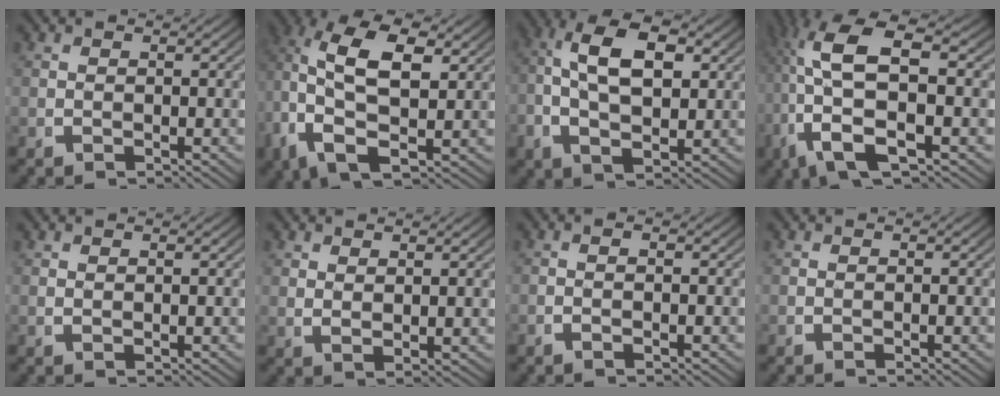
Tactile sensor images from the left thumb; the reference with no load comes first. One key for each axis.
{"total": 9.1, "fx": 1.3, "fy": 5.4, "fz": 7.3, "tx": -0.171, "ty": -0.031, "tz": 0.036}
{"total": 8.5, "fx": 0.9, "fy": 4.9, "fz": 6.9, "tx": -0.140, "ty": -0.012, "tz": 0.025}
{"total": 10.5, "fx": 0.4, "fy": 5.4, "fz": 9.0, "tx": -0.217, "ty": -0.030, "tz": 0.024}
{"total": 0.8, "fx": 0.7, "fy": -0.1, "fz": 0.3, "tx": -0.007, "ty": -0.002, "tz": 0.020}
{"total": 1.9, "fx": 1.6, "fy": 0.2, "fz": 0.9, "tx": -0.017, "ty": -0.003, "tz": 0.040}
{"total": 0.9, "fx": -0.4, "fy": 0.0, "fz": 0.8, "tx": -0.021, "ty": 0.000, "tz": -0.008}
{"total": 0.0}